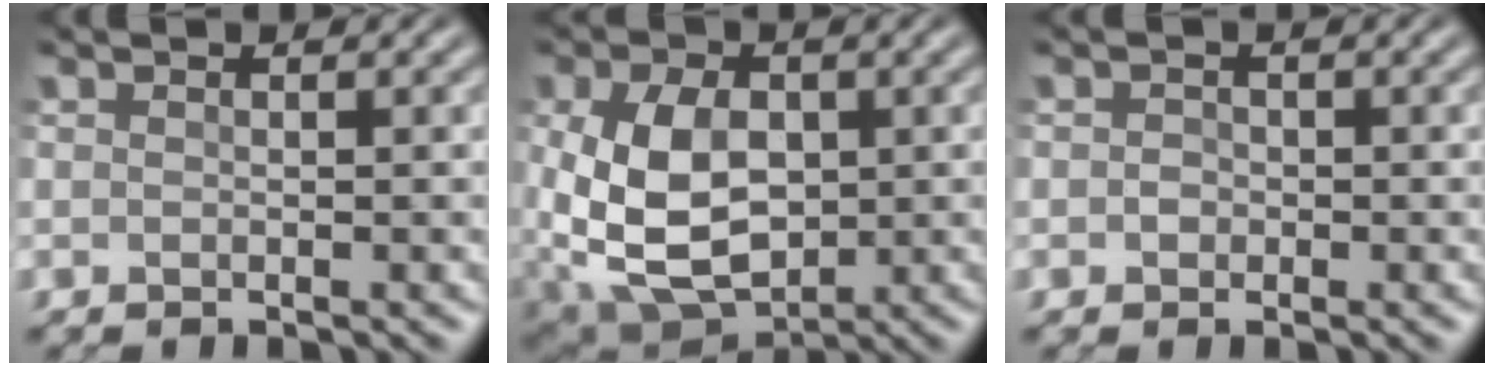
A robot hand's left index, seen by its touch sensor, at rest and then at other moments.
{"total": 10.5, "force": [0.0, 7.1, 7.7], "torque": [-0.182, -0.008, 0.011]}
{"total": 0.8, "force": [-0.2, 0.8, 0.2], "torque": [-0.001, 0.002, -0.006]}